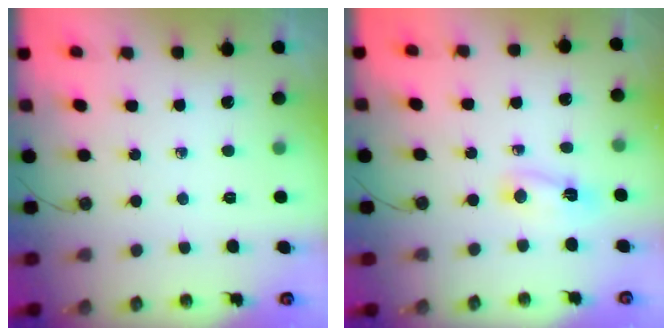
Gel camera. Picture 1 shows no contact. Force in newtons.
{"total": 2.8, "press": 2.7, "slide": 0.6}